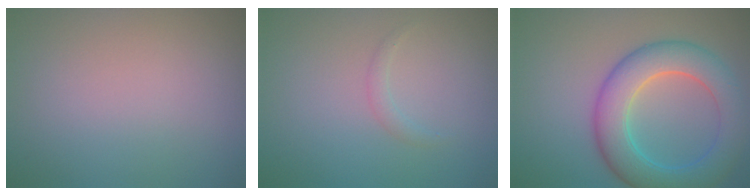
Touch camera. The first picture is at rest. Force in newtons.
{"total": 0.8, "press": 0.8, "slide": 0.1}
{"total": 7.6, "press": 7.6, "slide": 0.3}